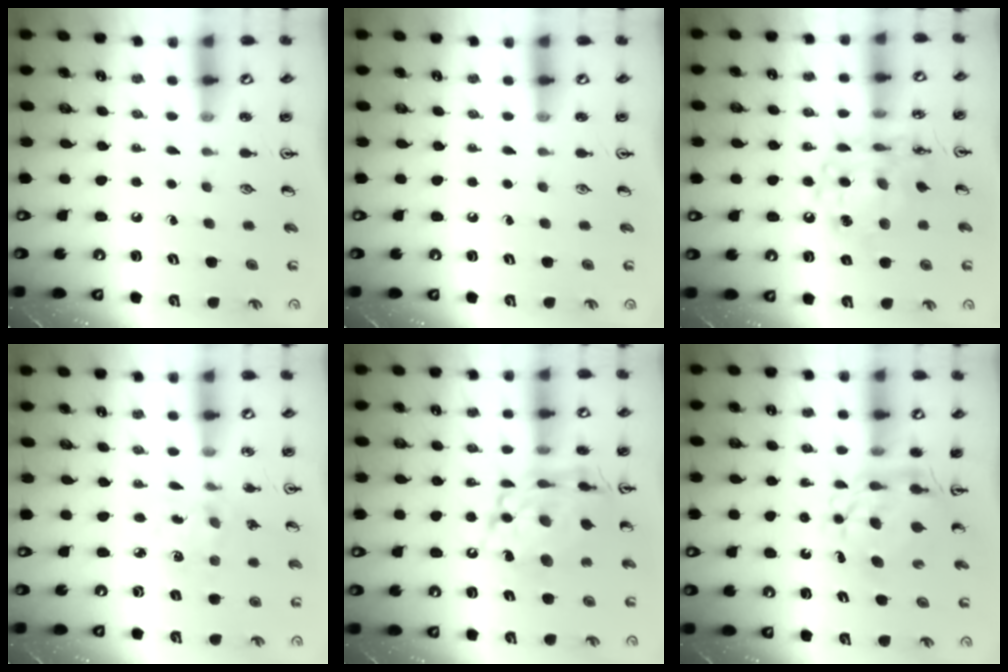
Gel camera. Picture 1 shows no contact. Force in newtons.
{"total": 0.0}
{"total": 13.6, "press": 13.5, "slide": 1.0}
{"total": 2.3, "press": 2.2, "slide": 0.5}
{"total": 15.9, "press": 15.8, "slide": 1.2}
{"total": 8.4, "press": 8.4, "slide": 0.9}